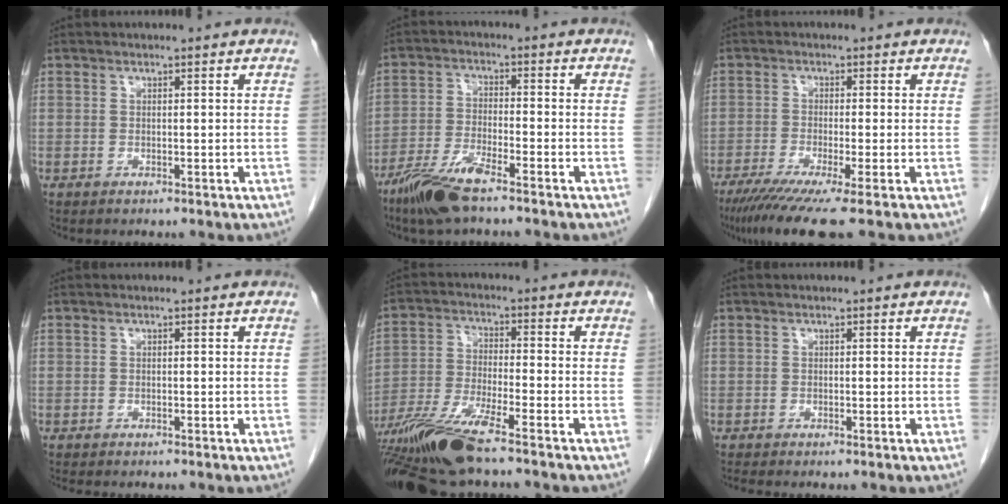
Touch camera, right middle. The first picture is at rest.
{"total": 8.0, "force": [-5.9, 0.8, 5.3], "torque": [-0.116, -0.020, -0.117]}
{"total": 9.0, "force": [-6.3, -0.4, 6.3], "torque": [-0.097, -0.025, -0.103]}
{"total": 2.0, "force": [-1.7, 0.5, 0.9], "torque": [-0.015, -0.005, -0.019]}
{"total": 11.8, "force": [-9.0, 0.4, 7.7], "torque": [-0.151, -0.028, -0.166]}
{"total": 0.5, "force": [-0.5, -0.2, 0.1], "torque": [-0.003, -0.001, -0.010]}